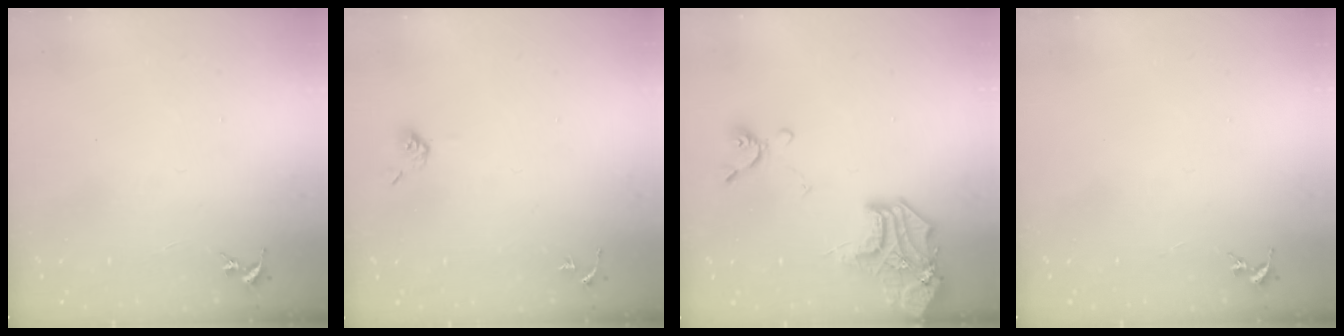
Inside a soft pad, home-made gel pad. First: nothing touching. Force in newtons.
{"total": 4.6, "press": 4.6, "slide": 0.7}
{"total": 17.6, "press": 17.6, "slide": 1.5}
{"total": 0.0}